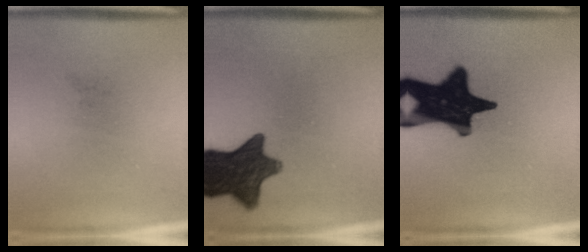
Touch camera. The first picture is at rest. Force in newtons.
{"total": 11.9}
{"total": 19.9}